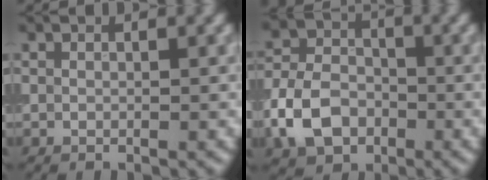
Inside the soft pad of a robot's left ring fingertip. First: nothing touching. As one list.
[{"total": 6.4, "force": [-2.4, 4.7, 3.6], "torque": [-0.073, 0.003, -0.056]}]